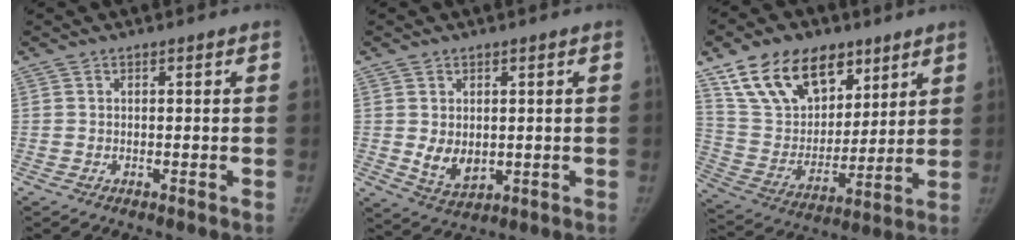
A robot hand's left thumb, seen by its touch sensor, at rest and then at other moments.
{"total": 5.5, "force": [0.2, 4.0, 3.8], "torque": [-0.050, -0.015, 0.021]}
{"total": 20.8, "force": [12.5, 12.7, 10.8], "torque": [-0.151, -0.036, 0.233]}